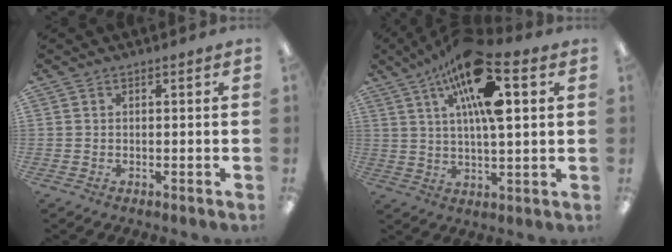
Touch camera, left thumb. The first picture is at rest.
{"total": 17.4, "force": [7.7, 6.3, 14.2], "torque": [-0.242, -0.013, 0.128]}